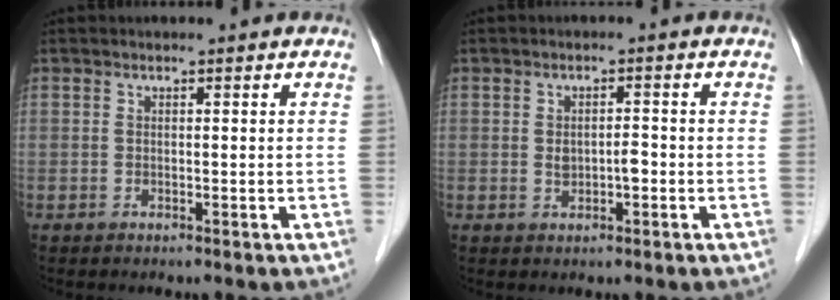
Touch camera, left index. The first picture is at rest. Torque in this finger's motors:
{"motor_torque": [0.11, 0.24, -0.01, 0.01]}